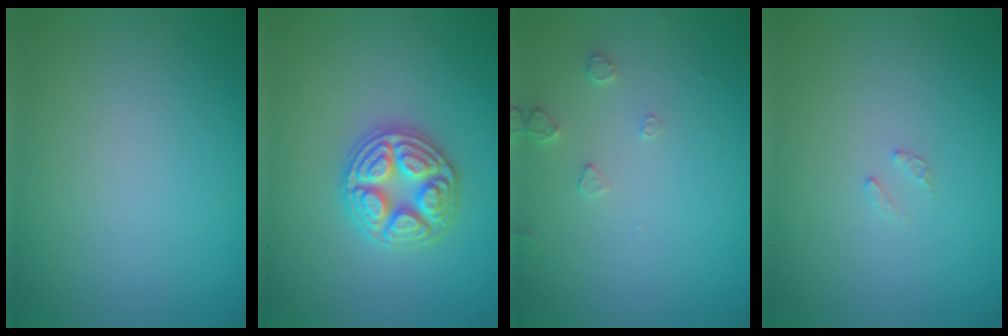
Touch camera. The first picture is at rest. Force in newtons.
{"total": 4.9, "press": 4.8, "slide": 0.6}
{"total": 1.2, "press": 1.2, "slide": 0.2}
{"total": 0.8, "press": 0.7, "slide": 0.1}